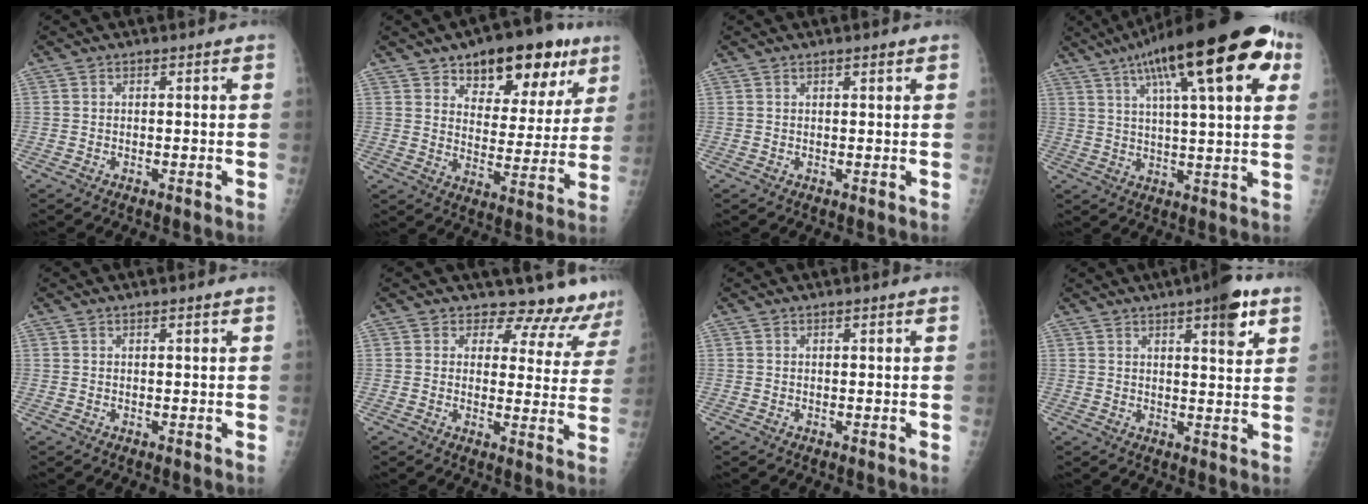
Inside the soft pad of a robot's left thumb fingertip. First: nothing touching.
{"total": 18.1, "force": [10.6, 9.3, 11.4], "torque": [-0.099, -0.038, 0.153]}
{"total": 1.1, "force": [0.7, 0.2, 0.8], "torque": [-0.012, -0.003, 0.012]}
{"total": 25.2, "force": [11.6, 6.9, 21.3], "torque": [-0.314, 0.006, 0.172]}
{"total": 0.8, "force": [0.5, 0.1, 0.6], "torque": [-0.009, -0.001, 0.009]}
{"total": 11.7, "force": [10.9, 4.1, 0.4], "torque": [0.044, -0.083, 0.101]}
{"total": 0.5, "force": [0.3, 0.1, 0.4], "torque": [-0.006, 0.000, 0.006]}
{"total": 8.7, "force": [4.8, 2.2, 6.9], "torque": [-0.083, -0.020, 0.061]}